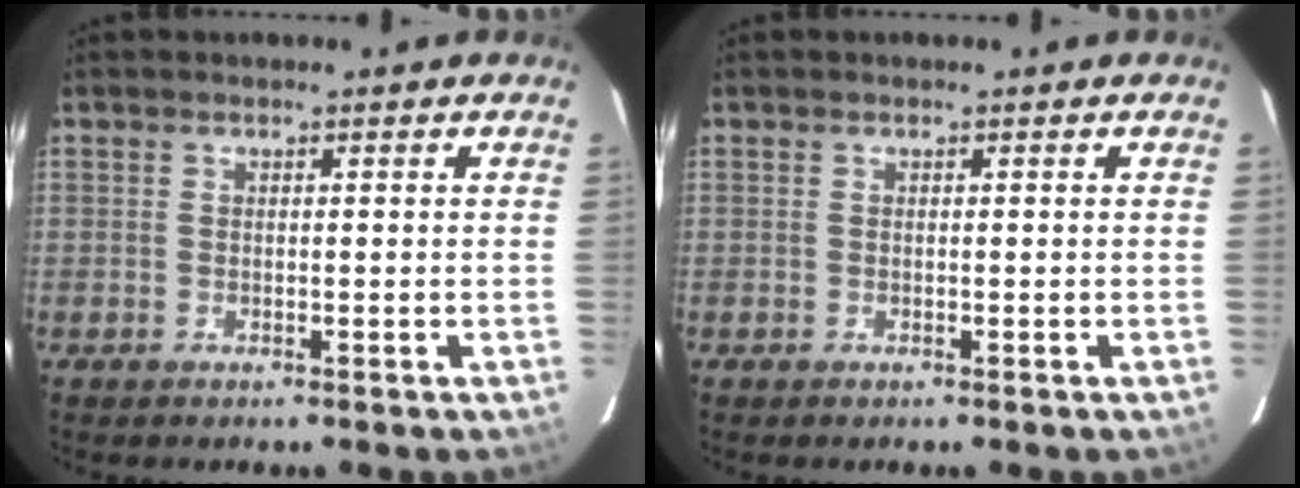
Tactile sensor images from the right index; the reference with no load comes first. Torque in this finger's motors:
{"motor_torque": [0.00, 0.00, 0.00, 0.01]}